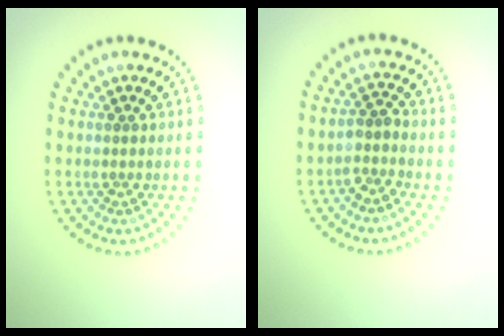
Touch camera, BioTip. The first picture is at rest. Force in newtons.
{"total": 1.7, "press": 1.4, "slide": 1.0}